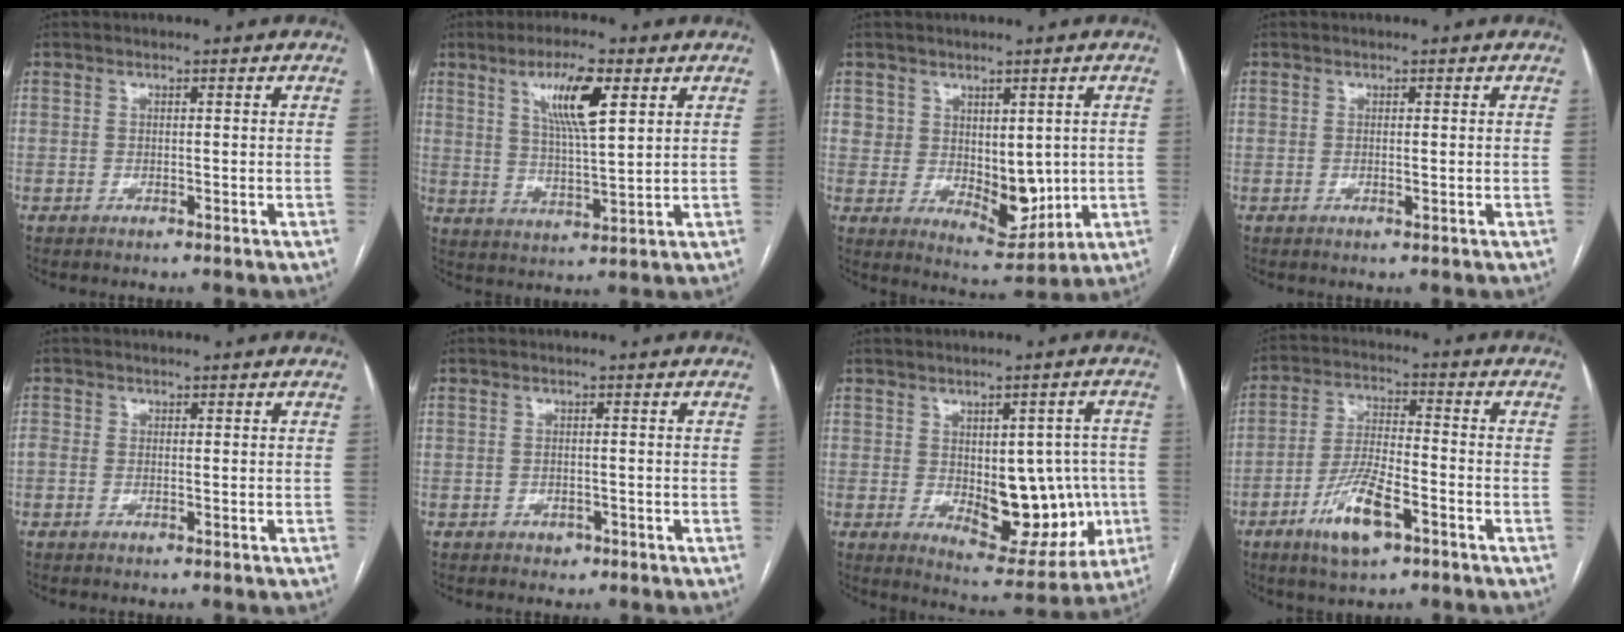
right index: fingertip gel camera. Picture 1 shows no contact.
{"total": 9.2, "force": [4.2, 1.3, 8.1], "torque": [-0.147, -0.001, 0.075]}
{"total": 7.2, "force": [0.7, 5.1, 5.1], "torque": [-0.066, -0.007, 0.031]}
{"total": 0.5, "force": [0.0, 0.2, 0.5], "torque": [-0.007, -0.002, 0.001]}
{"total": 1.4, "force": [-0.2, 1.2, 0.8], "torque": [-0.018, 0.010, -0.005]}
{"total": 1.5, "force": [-0.9, 1.1, 0.5], "torque": [-0.008, 0.003, -0.008]}
{"total": 13.0, "force": [-1.3, 6.5, 11.2], "torque": [-0.136, 0.008, 0.004]}
{"total": 10.0, "force": [-5.2, 2.6, 8.2], "torque": [-0.166, -0.007, -0.093]}